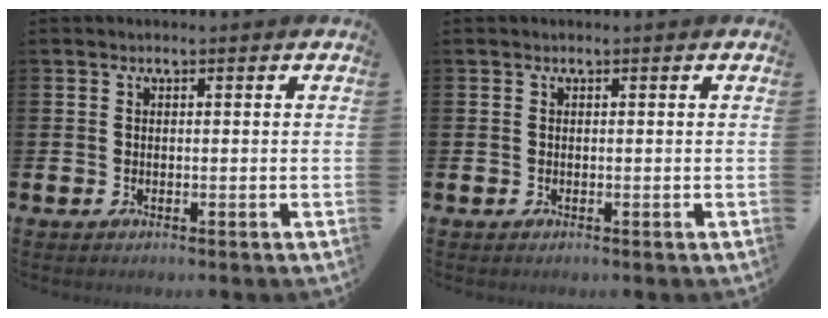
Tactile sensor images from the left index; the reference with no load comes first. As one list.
[{"total": 0.0}]